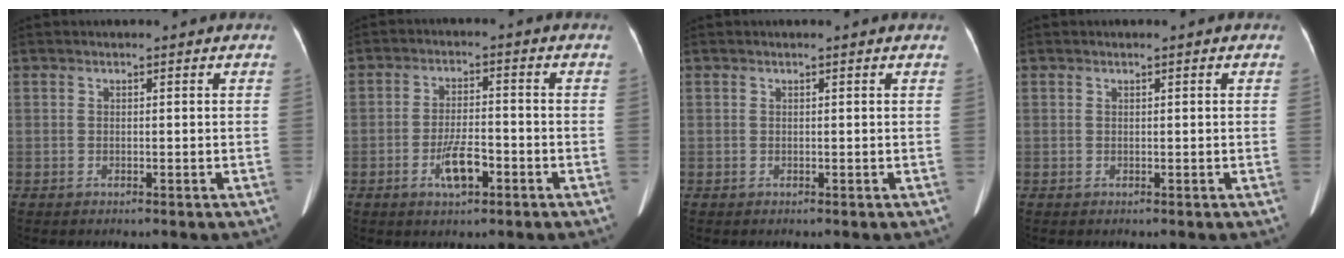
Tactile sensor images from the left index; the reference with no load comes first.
{"total": 5.3, "force": [-2.5, 1.6, 4.4], "torque": [-0.086, -0.001, -0.042]}
{"total": 0.0}
{"total": 0.0}